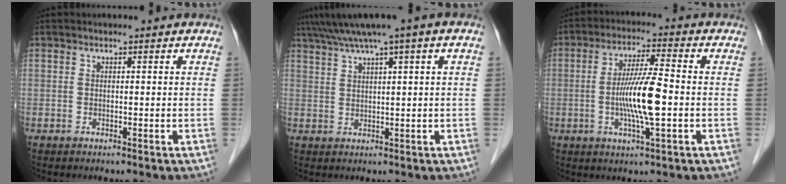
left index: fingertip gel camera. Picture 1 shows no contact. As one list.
[{"total": 7.6, "force": [4.6, -0.5, 6.0], "torque": [-0.101, 0.041, 0.076]}, {"total": 9.2, "force": [-1.4, 0.5, 9.0], "torque": [-0.176, -0.007, -0.030]}]